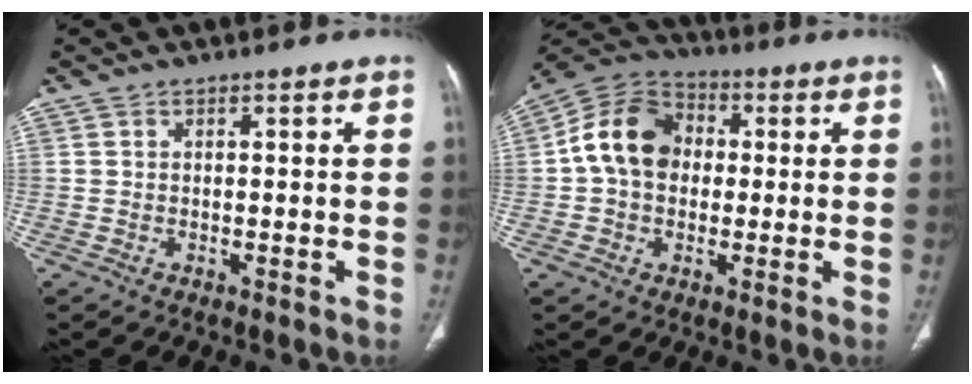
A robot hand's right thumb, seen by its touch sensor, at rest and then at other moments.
{"total": 12.8, "force": [0.9, 9.9, 8.0], "torque": [-0.128, 0.030, 0.003]}